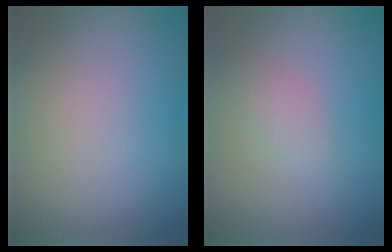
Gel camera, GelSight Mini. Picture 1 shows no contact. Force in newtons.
{"total": 1.4, "press": 1.4, "slide": 0.0}